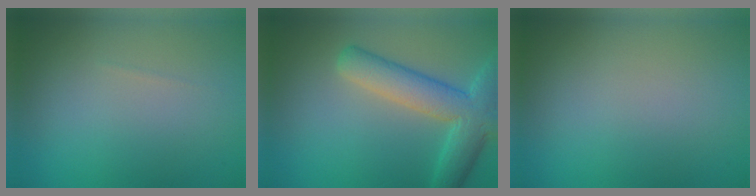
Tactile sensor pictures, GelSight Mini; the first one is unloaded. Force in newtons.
{"total": 6.2, "press": 6.2, "slide": 0.4}
{"total": 0.0}